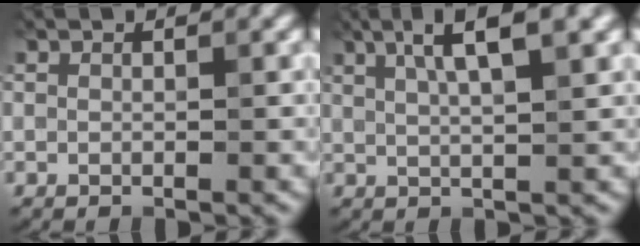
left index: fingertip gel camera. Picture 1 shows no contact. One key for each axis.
{"total": 5.7, "fx": 2.7, "fy": 1.3, "fz": 4.9, "tx": -0.072, "ty": 0.016, "tz": 0.041}